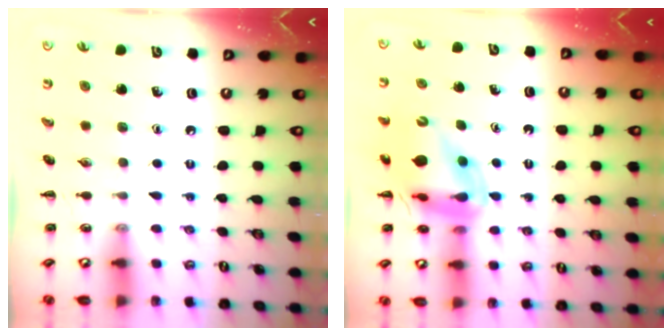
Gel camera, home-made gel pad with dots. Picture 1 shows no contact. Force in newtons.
{"total": 13.8, "press": 13.3, "slide": 3.7}